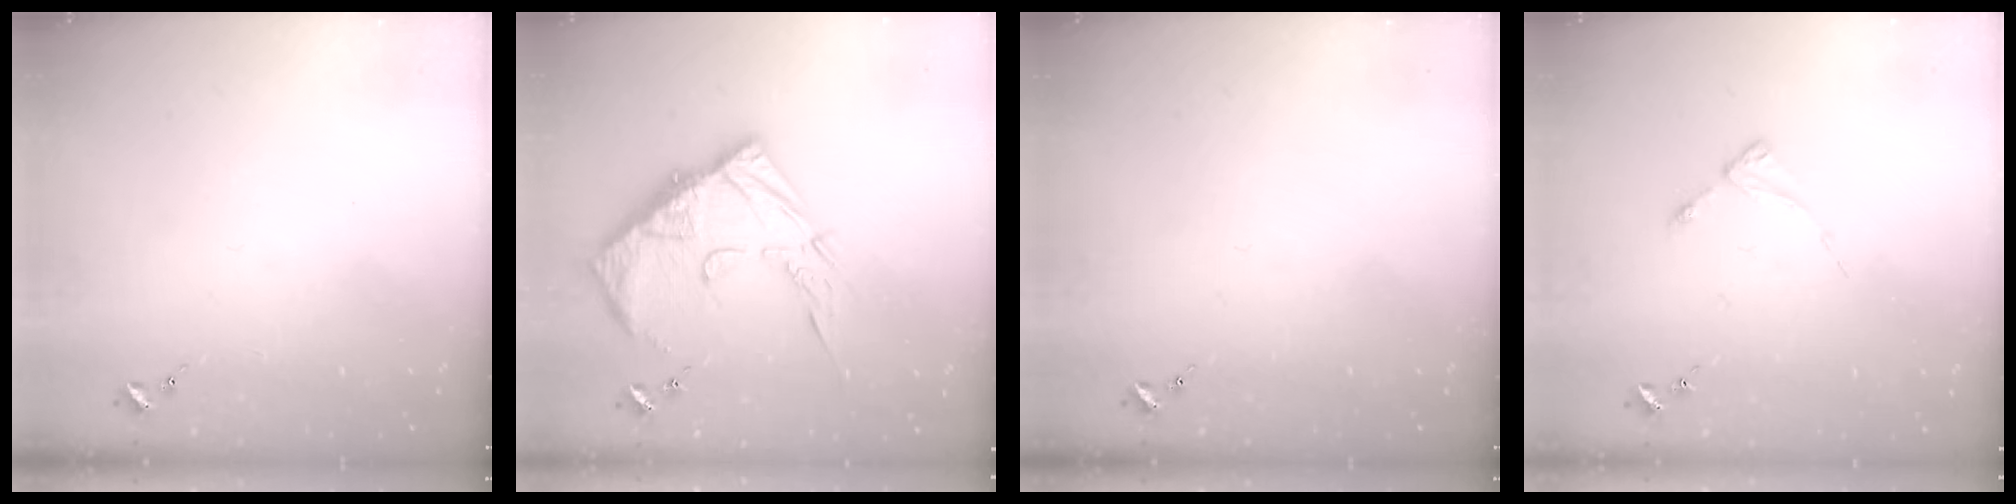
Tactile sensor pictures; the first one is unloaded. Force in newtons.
{"total": 16.8, "press": 16.7, "slide": 1.7}
{"total": 0.0}
{"total": 2.7, "press": 2.7, "slide": 0.3}